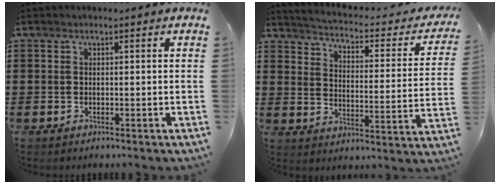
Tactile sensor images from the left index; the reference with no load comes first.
{"total": 2.3, "force": [2.2, -0.2, 0.9], "torque": [-0.037, -0.026, 0.025]}